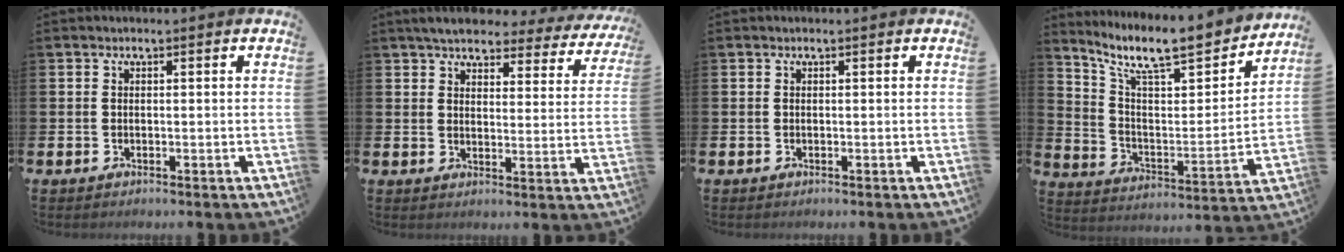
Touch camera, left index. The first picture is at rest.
{"total": 4.7, "force": [4.4, 1.1, 1.3], "torque": [-0.040, -0.026, 0.073]}
{"total": 0.0}
{"total": 10.0, "force": [8.7, 2.1, 4.4], "torque": [-0.112, -0.070, 0.145]}